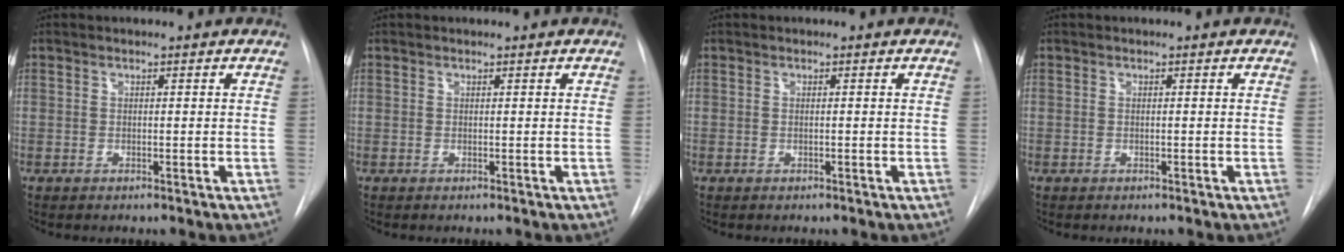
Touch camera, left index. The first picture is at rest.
{"total": 0.0}
{"total": 0.0}
{"total": 0.0}